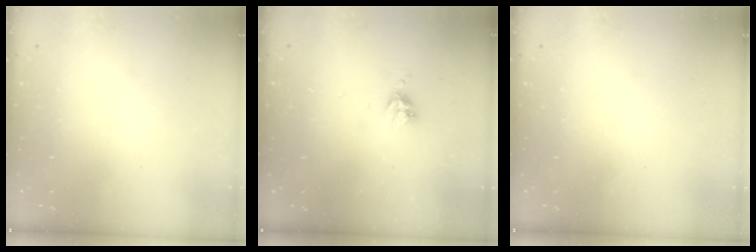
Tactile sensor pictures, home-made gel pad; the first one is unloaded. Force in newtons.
{"total": 5.2, "press": 5.2, "slide": 0.6}
{"total": 0.0}